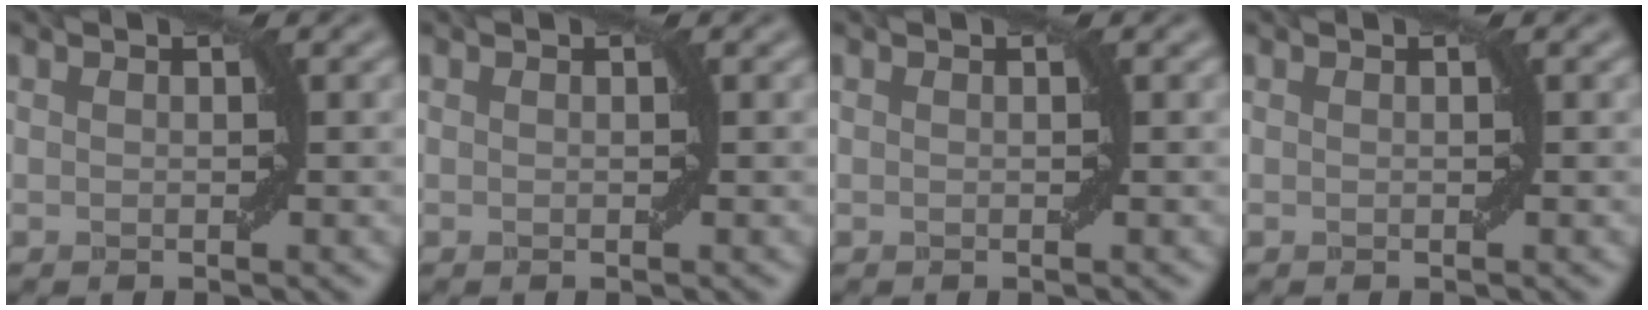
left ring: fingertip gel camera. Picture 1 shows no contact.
{"total": 0.0}
{"total": 0.0}
{"total": 0.0}